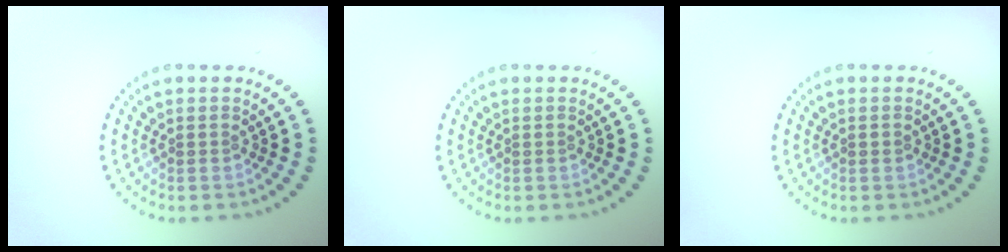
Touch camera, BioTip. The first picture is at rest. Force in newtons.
{"total": 0.0}
{"total": 0.6, "press": 0.6, "slide": 0.1}